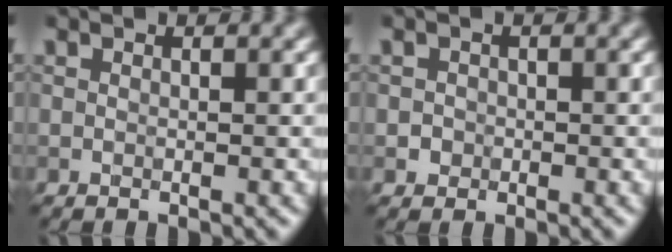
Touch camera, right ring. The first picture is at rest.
{"total": 0.9, "force": [-0.2, 0.9, 0.1], "torque": [0.008, -0.002, -0.005]}